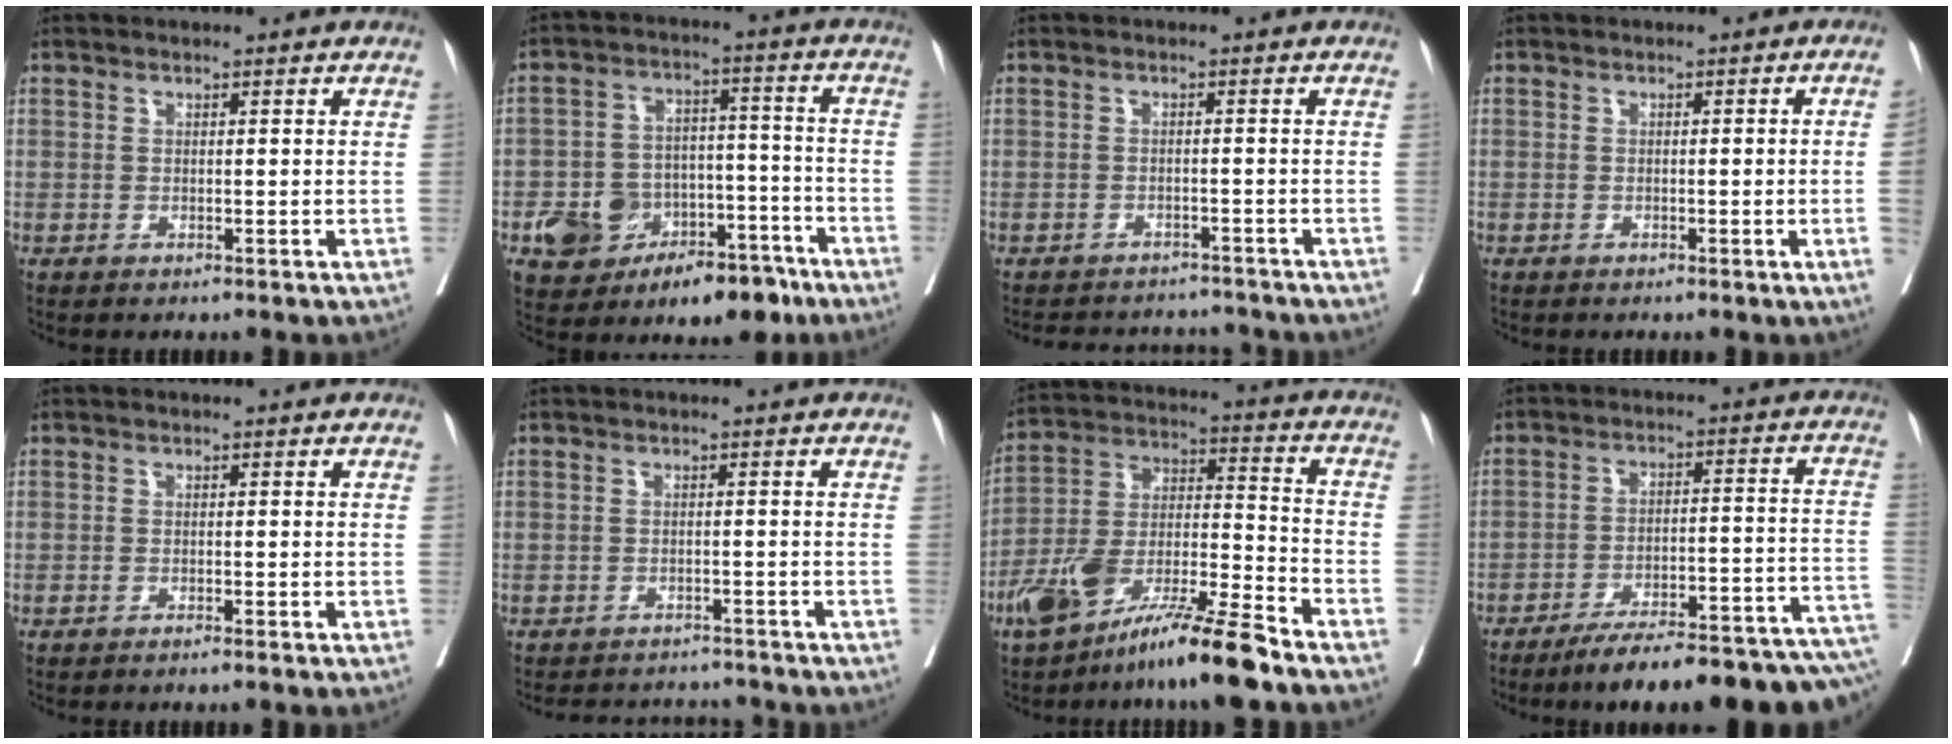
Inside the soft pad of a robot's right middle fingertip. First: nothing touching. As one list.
[{"total": 15.1, "force": [-9.1, 9.1, 7.9], "torque": [-0.109, 0.036, -0.133]}, {"total": 8.4, "force": [-8.0, 2.2, 1.0], "torque": [-0.014, 0.014, -0.101]}, {"total": 2.8, "force": [-0.7, -0.7, 2.7], "torque": [-0.035, 0.004, -0.007]}, {"total": 1.3, "force": [-1.0, 0.2, 0.7], "torque": [-0.013, -0.001, -0.014]}, {"total": 6.0, "force": [-5.8, 1.4, 0.1], "torque": [0.004, 0.010, -0.076]}, {"total": 16.3, "force": [-11.7, 1.4, 11.3], "torque": [-0.220, -0.006, -0.210]}, {"total": 20.0, "force": [-15.6, 2.9, 12.1], "torque": [-0.109, 0.024, -0.220]}]